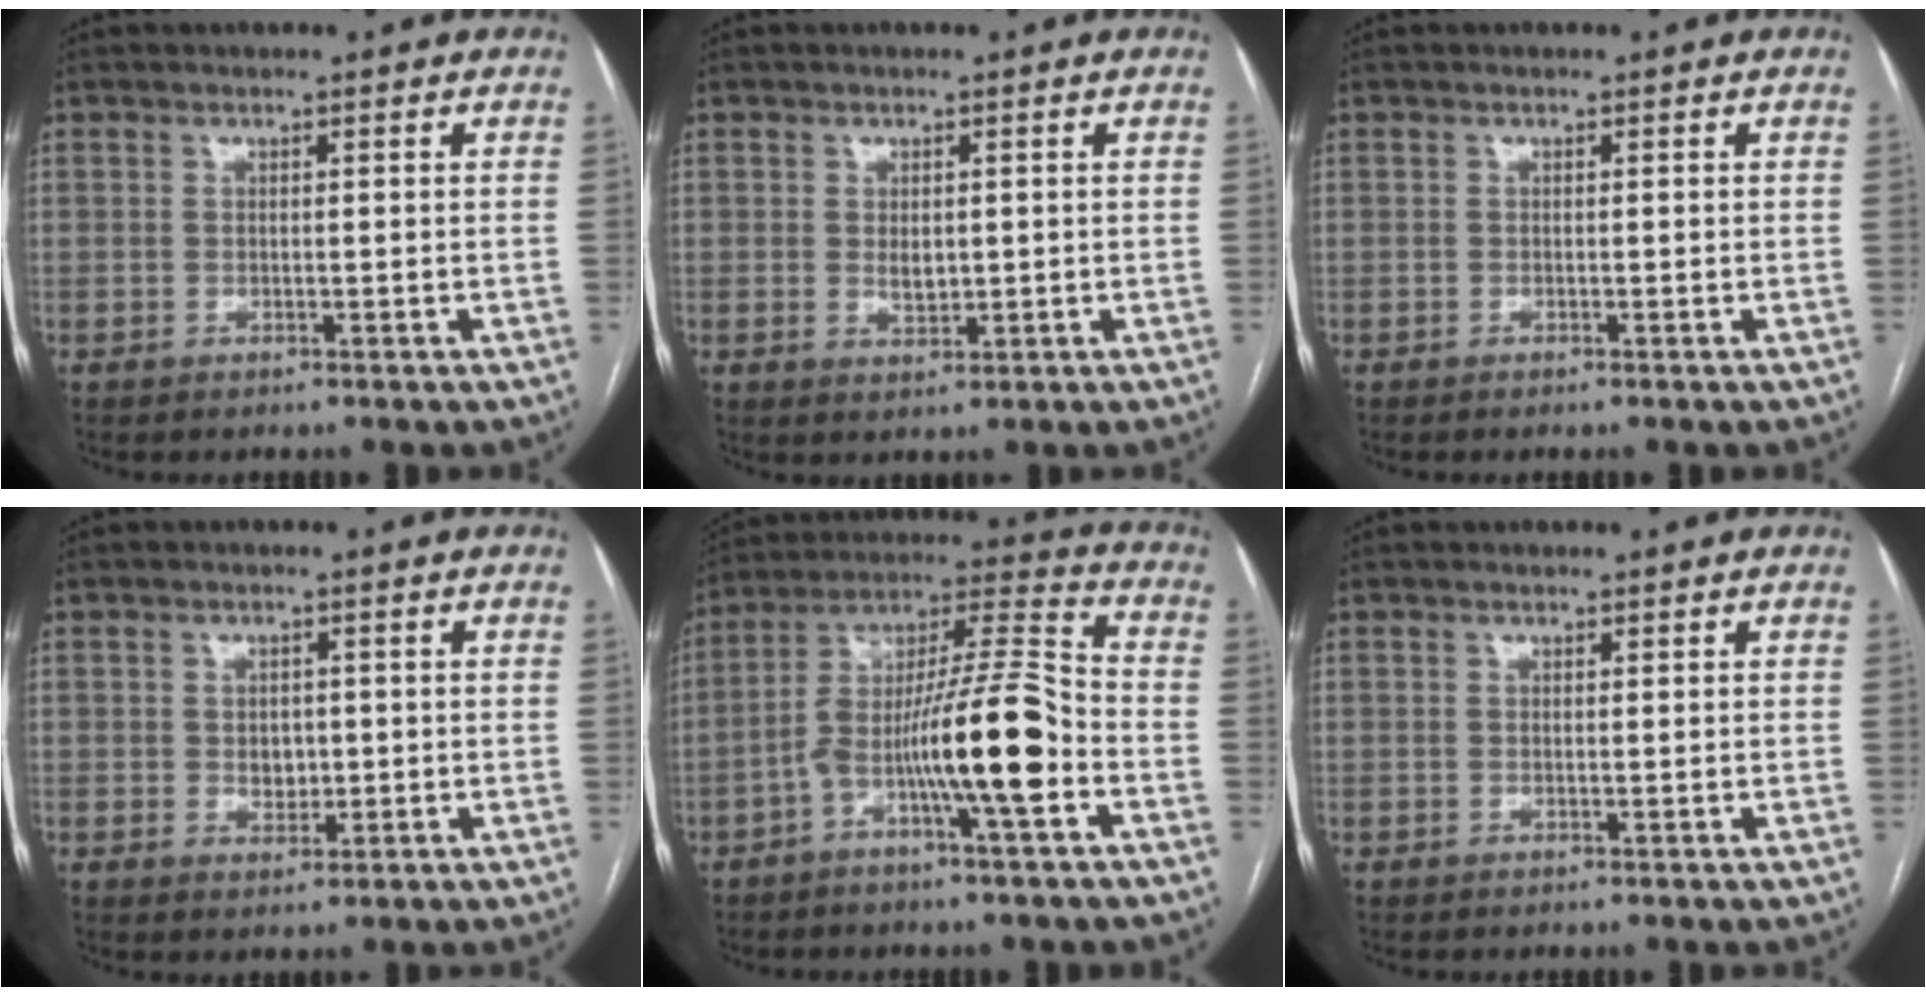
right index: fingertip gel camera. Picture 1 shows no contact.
{"total": 2.3, "force": [0.2, 1.4, 1.9], "torque": [-0.030, -0.006, 0.007]}
{"total": 0.0}
{"total": 2.7, "force": [0.0, 2.1, 1.7], "torque": [-0.021, 0.000, 0.003]}
{"total": 14.8, "force": [-5.1, 1.1, 13.8], "torque": [-0.247, 0.019, -0.091]}
{"total": 0.0}